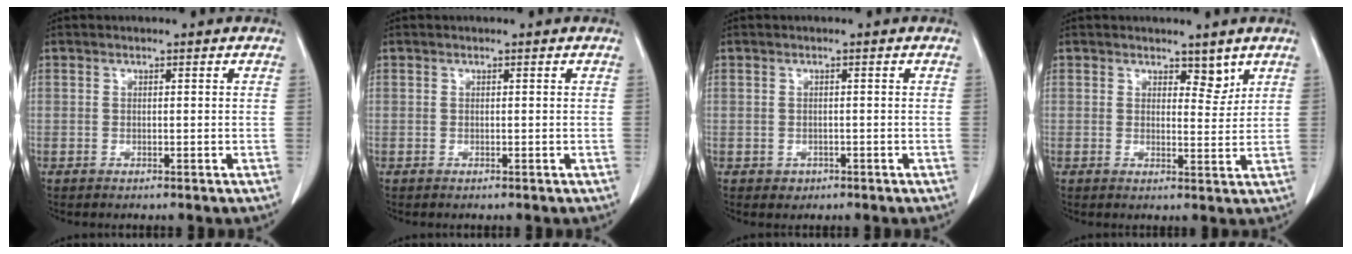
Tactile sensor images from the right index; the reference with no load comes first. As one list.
[{"total": 0.0}, {"total": 1.1, "force": [-0.4, 1.0, 0.2], "torque": [-0.002, 0.005, -0.002]}, {"total": 3.2, "force": [2.3, 1.4, 1.6], "torque": [-0.016, -0.007, 0.035]}]